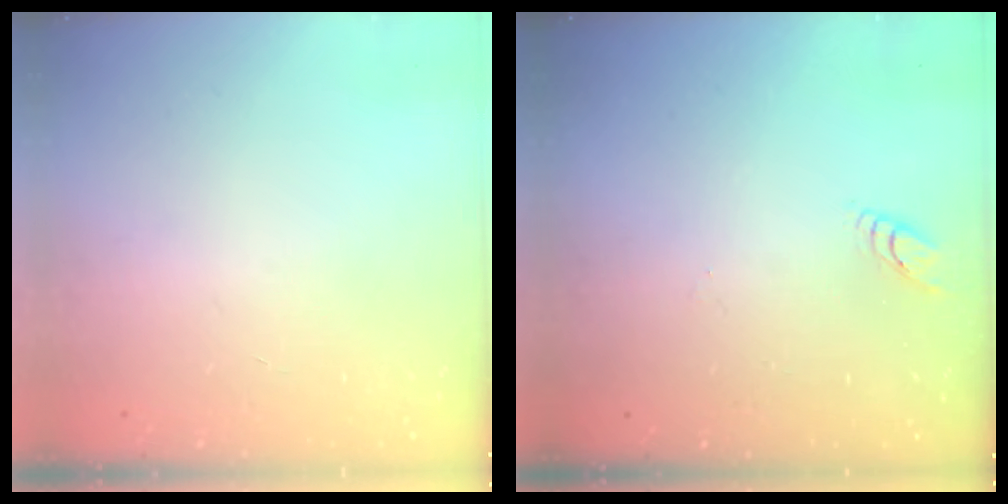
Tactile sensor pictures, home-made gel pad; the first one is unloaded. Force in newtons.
{"total": 2.7, "press": 2.7, "slide": 0.3}